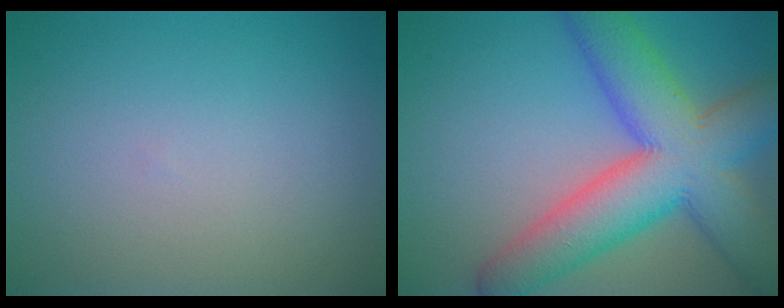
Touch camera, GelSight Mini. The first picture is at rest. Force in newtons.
{"total": 11.3, "press": 11.3, "slide": 0.2}